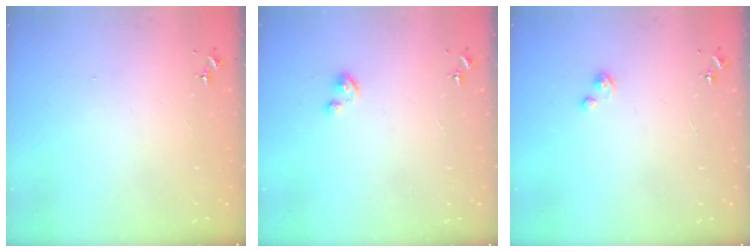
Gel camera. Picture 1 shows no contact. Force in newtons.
{"total": 1.8, "press": 1.8, "slide": 0.2}
{"total": 1.9, "press": 1.9, "slide": 0.1}